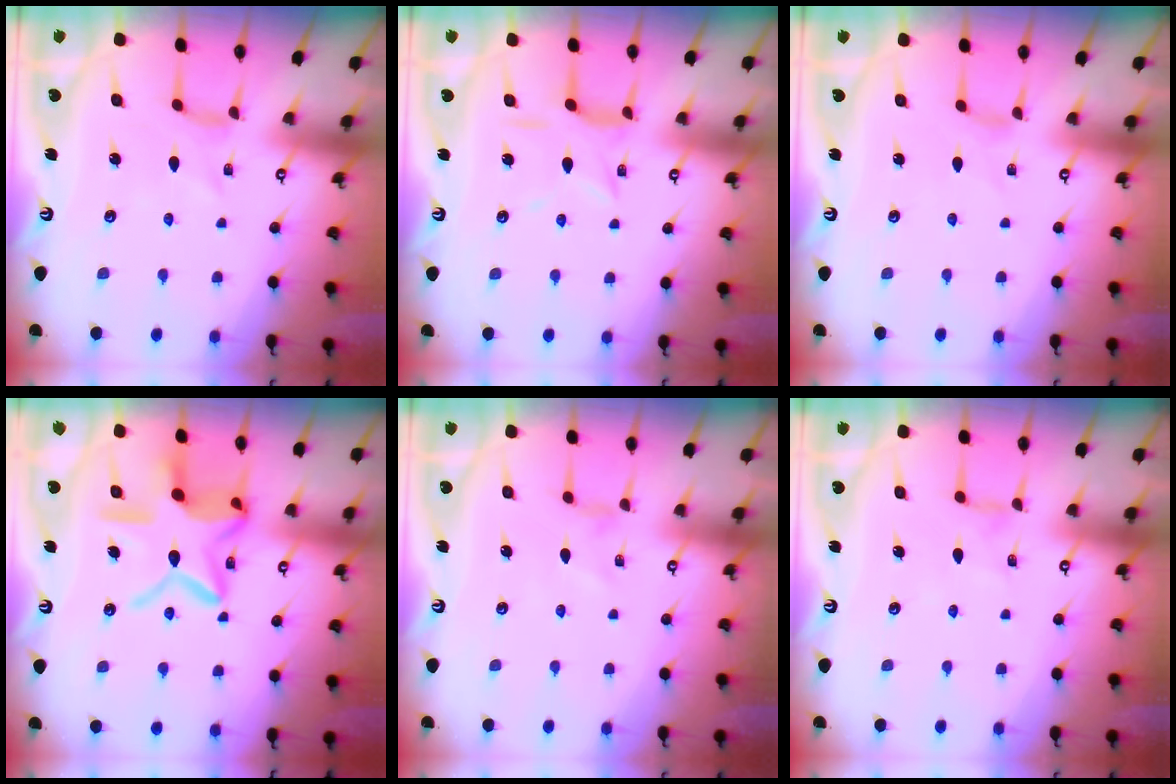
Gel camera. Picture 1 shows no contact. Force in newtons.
{"total": 7.4, "press": 7.4, "slide": 0.6}
{"total": 0.0}
{"total": 18.1, "press": 18.0, "slide": 1.5}
{"total": 1.0, "press": 1.0, "slide": 0.3}
{"total": 1.7, "press": 1.7, "slide": 0.3}